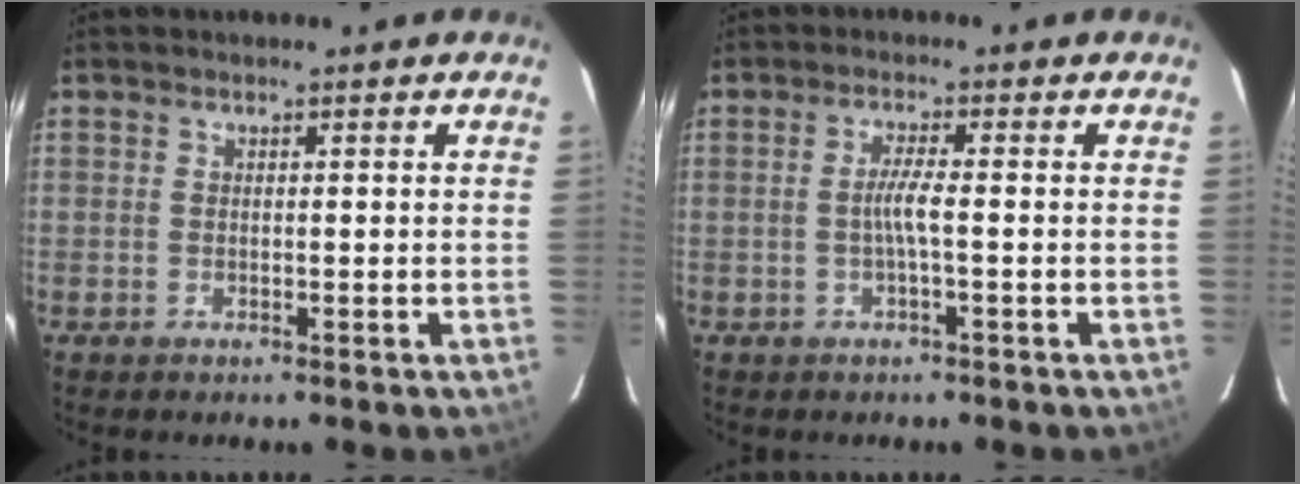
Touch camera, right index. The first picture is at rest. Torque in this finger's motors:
{"motor_torque": [0.56, -0.07, 0.35, 0.08]}